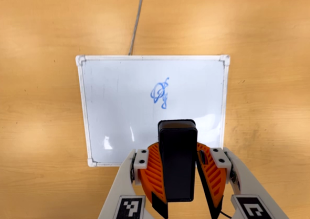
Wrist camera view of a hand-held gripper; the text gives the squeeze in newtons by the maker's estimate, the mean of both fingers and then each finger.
{"total": 10.9, "left": 10.6, "right": 11.1}